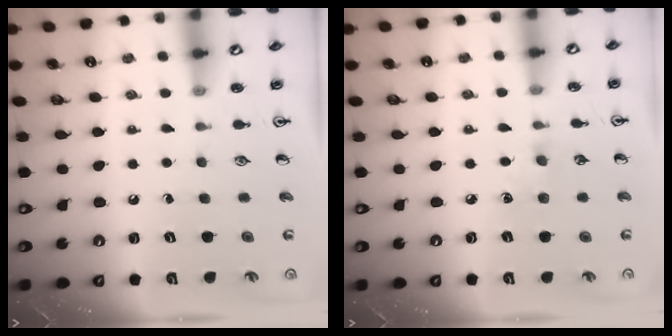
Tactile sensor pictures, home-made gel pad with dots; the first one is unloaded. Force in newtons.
{"total": 5.9, "press": 5.8, "slide": 0.6}